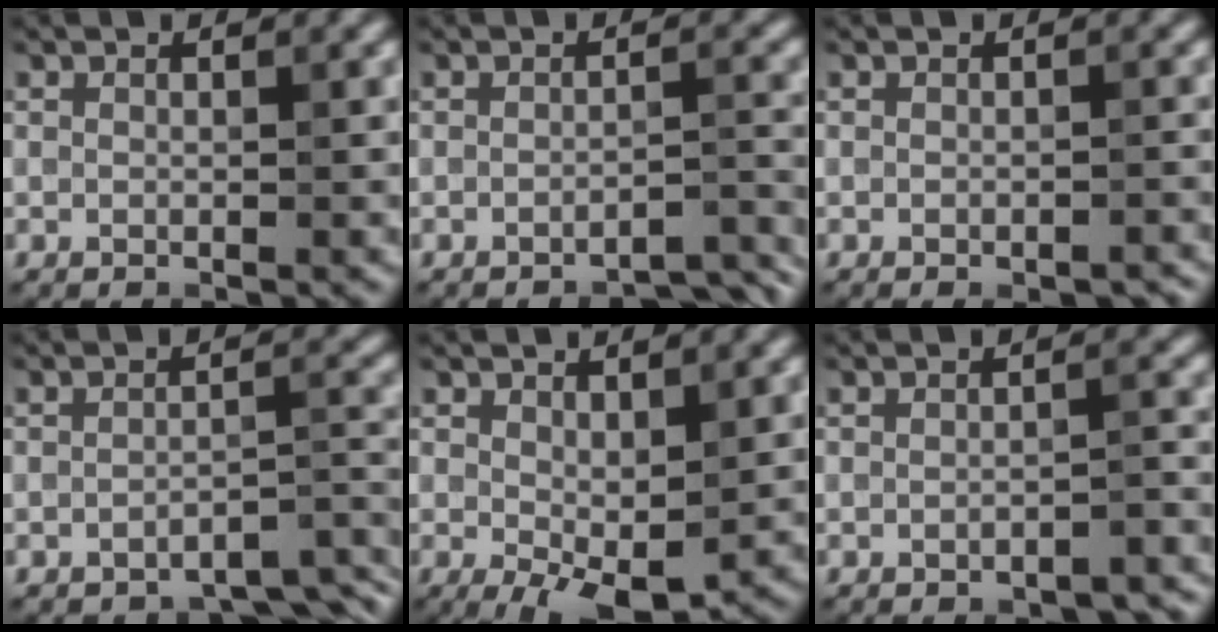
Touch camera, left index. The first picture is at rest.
{"total": 3.5, "force": [-3.3, 0.5, 1.2], "torque": [-0.010, 0.007, -0.044]}
{"total": 1.4, "force": [-1.2, 0.3, 0.8], "torque": [-0.012, -0.001, -0.013]}
{"total": 4.0, "force": [-3.5, 0.9, 1.8], "torque": [-0.032, -0.003, -0.046]}
{"total": 3.2, "force": [-0.3, 1.5, 2.8], "torque": [-0.055, -0.011, 0.005]}
{"total": 2.9, "force": [-2.2, 0.7, 1.7], "torque": [-0.029, 0.001, -0.030]}